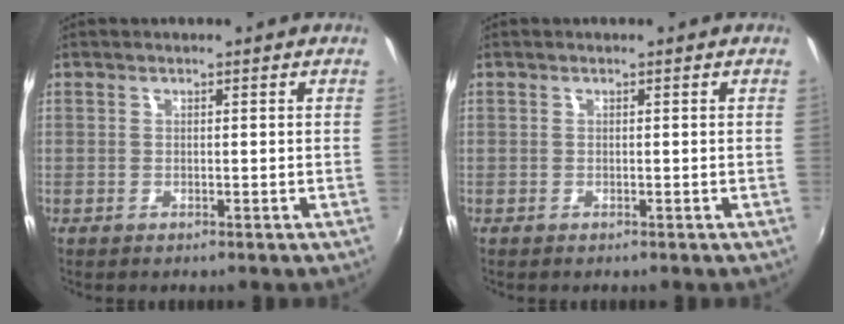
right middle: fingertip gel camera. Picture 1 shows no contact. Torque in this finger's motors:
{"motor_torque": [-0.07, -0.17, -0.02, 0.00]}